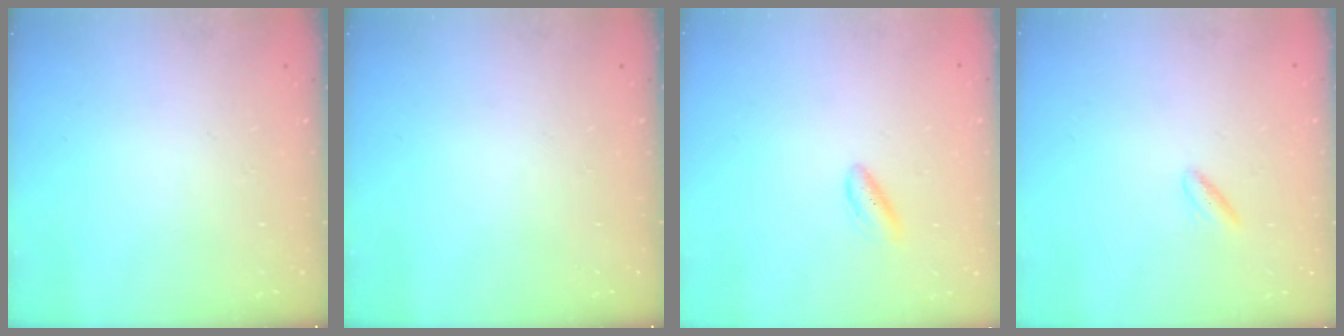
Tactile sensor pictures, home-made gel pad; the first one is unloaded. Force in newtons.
{"total": 0.0}
{"total": 3.1, "press": 2.9, "slide": 1.3}
{"total": 2.4, "press": 2.2, "slide": 1.0}